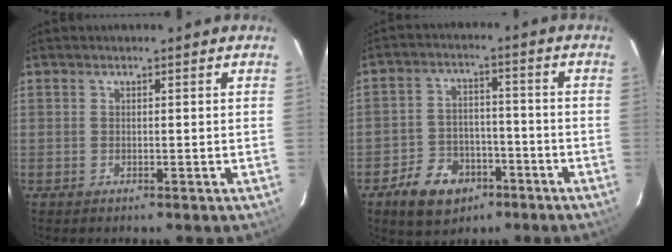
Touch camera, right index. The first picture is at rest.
{"total": 10.3, "force": [-5.9, 7.3, 4.3], "torque": [-0.107, 0.023, -0.080]}